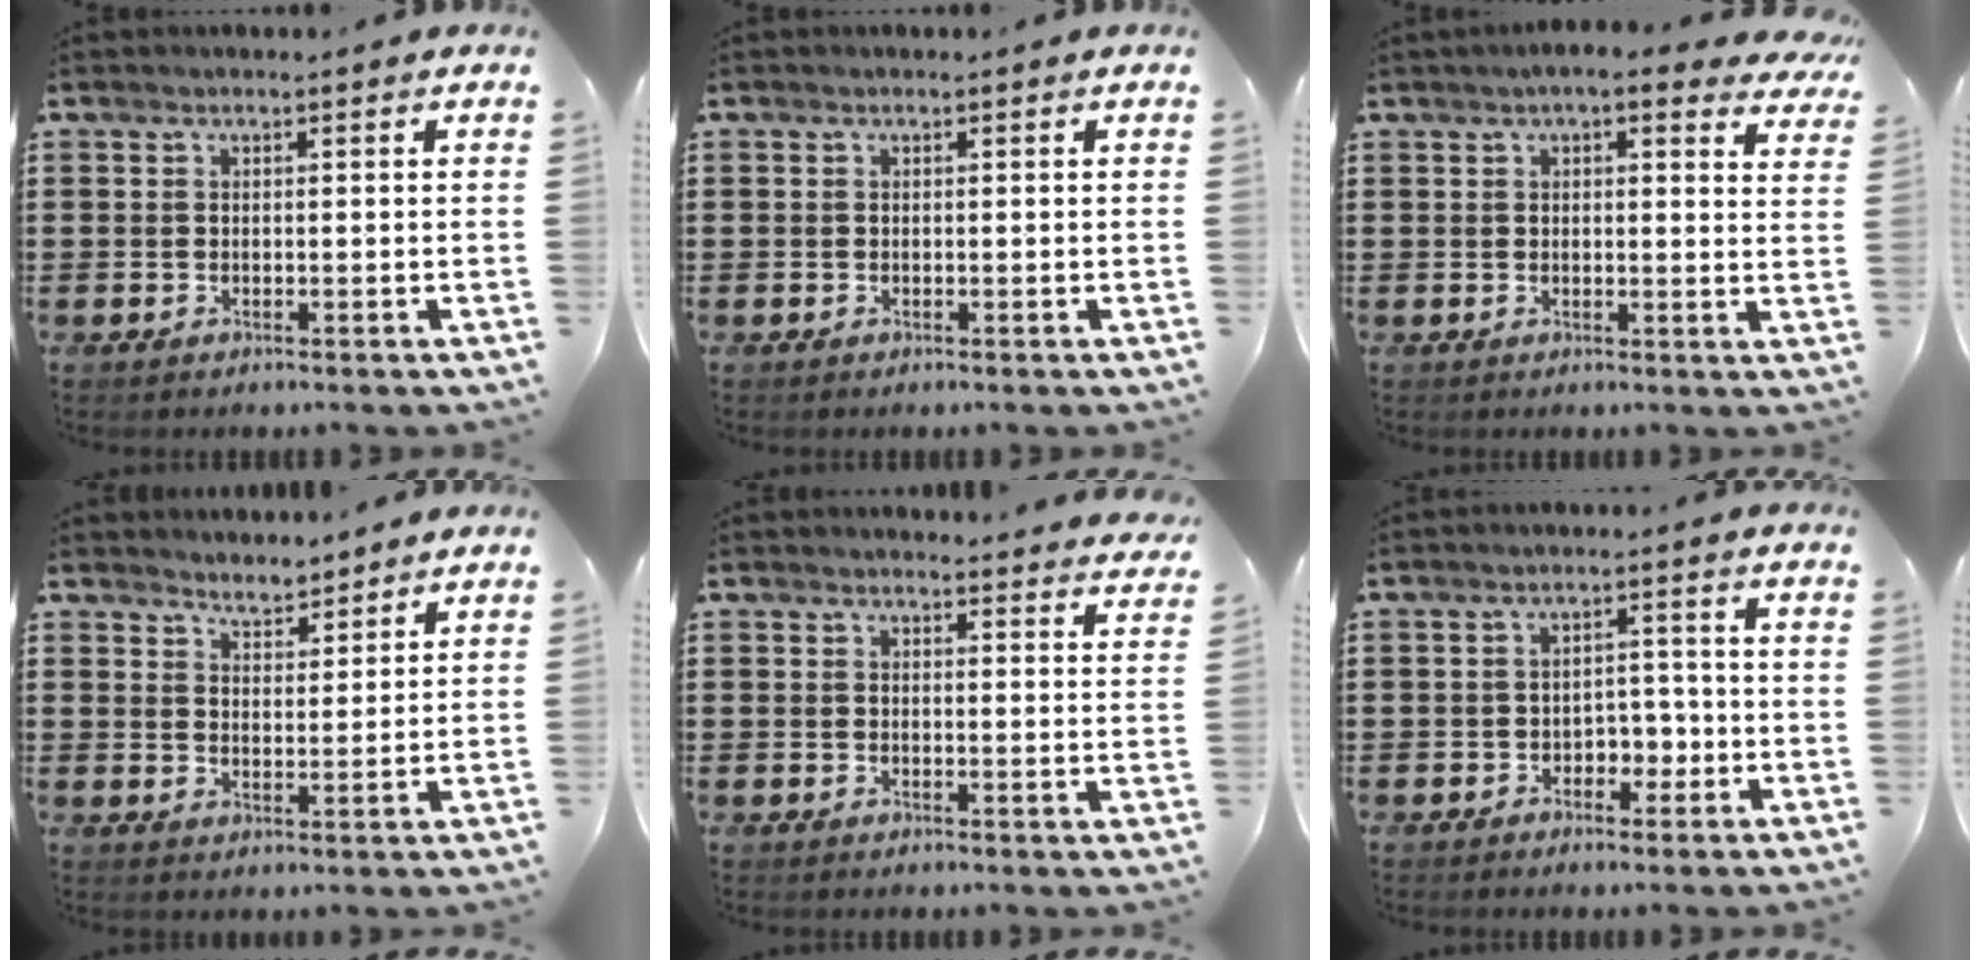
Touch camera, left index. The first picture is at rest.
{"total": 0.0}
{"total": 4.2, "force": [3.5, 0.3, 2.4], "torque": [-0.057, -0.005, 0.062]}
{"total": 3.3, "force": [3.3, 0.4, -0.3], "torque": [-0.004, -0.009, 0.063]}
{"total": 2.7, "force": [2.7, -0.1, 0.2], "torque": [-0.004, -0.014, 0.049]}
{"total": 3.5, "force": [-1.9, 2.4, 1.7], "torque": [-0.038, 0.005, -0.040]}